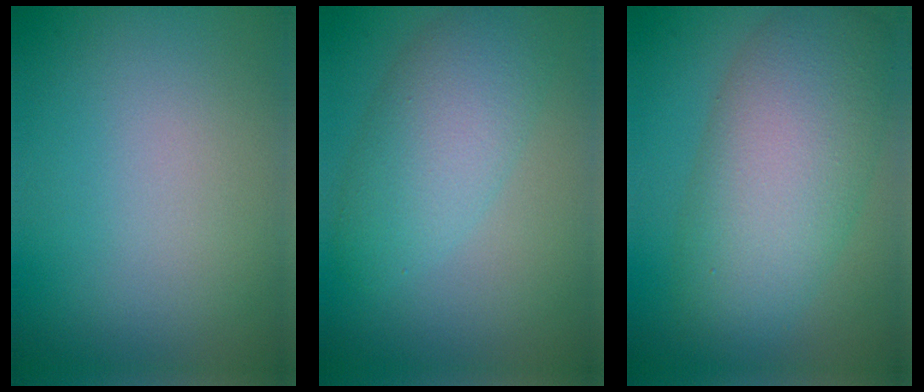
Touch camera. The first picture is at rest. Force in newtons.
{"total": 5.0, "press": 5.0, "slide": 0.3}
{"total": 8.9, "press": 8.9, "slide": 0.1}